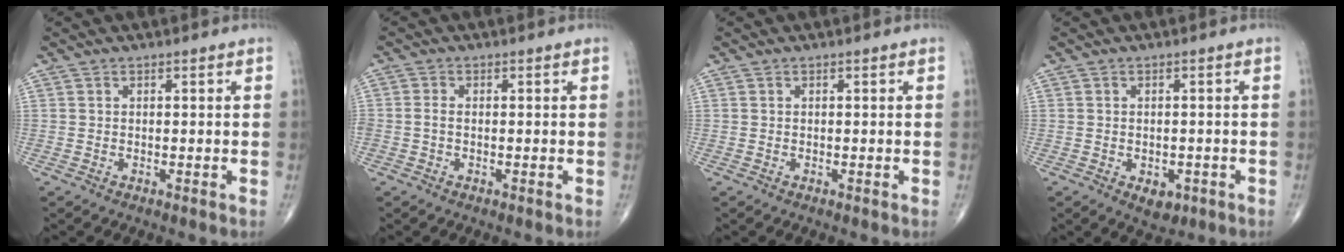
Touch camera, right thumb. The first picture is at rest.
{"total": 1.3, "force": [-0.3, 0.8, 1.0], "torque": [-0.020, 0.001, -0.007]}
{"total": 0.0}
{"total": 3.6, "force": [-1.5, 2.3, 2.3], "torque": [-0.017, 0.003, -0.013]}